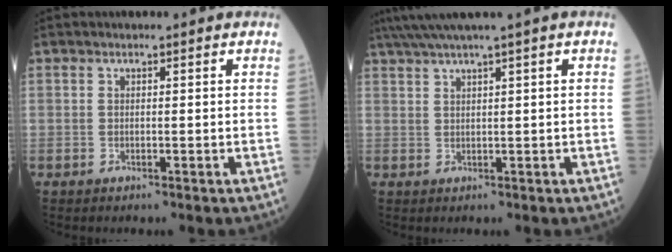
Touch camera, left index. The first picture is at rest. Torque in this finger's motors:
{"motor_torque": [-0.64, -1.50, 0.51, 0.15]}